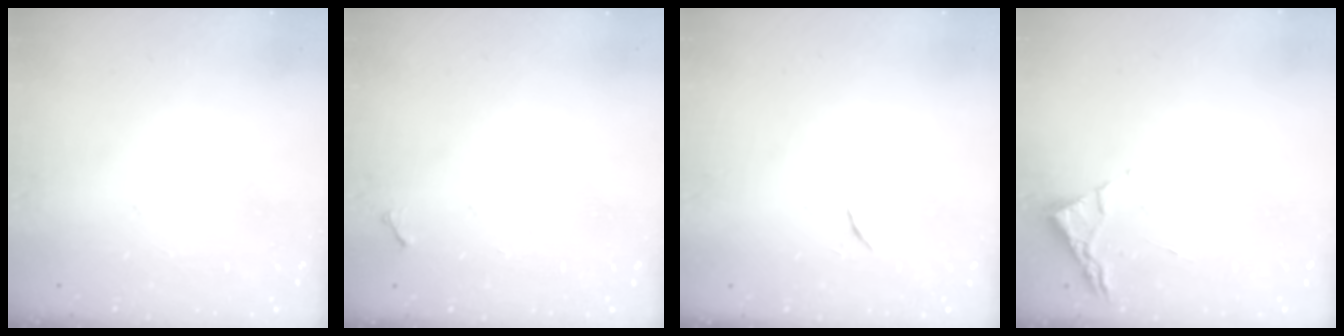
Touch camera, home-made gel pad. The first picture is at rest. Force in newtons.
{"total": 3.8, "press": 3.8, "slide": 0.5}
{"total": 5.2, "press": 5.1, "slide": 0.7}
{"total": 3.0, "press": 2.9, "slide": 0.4}